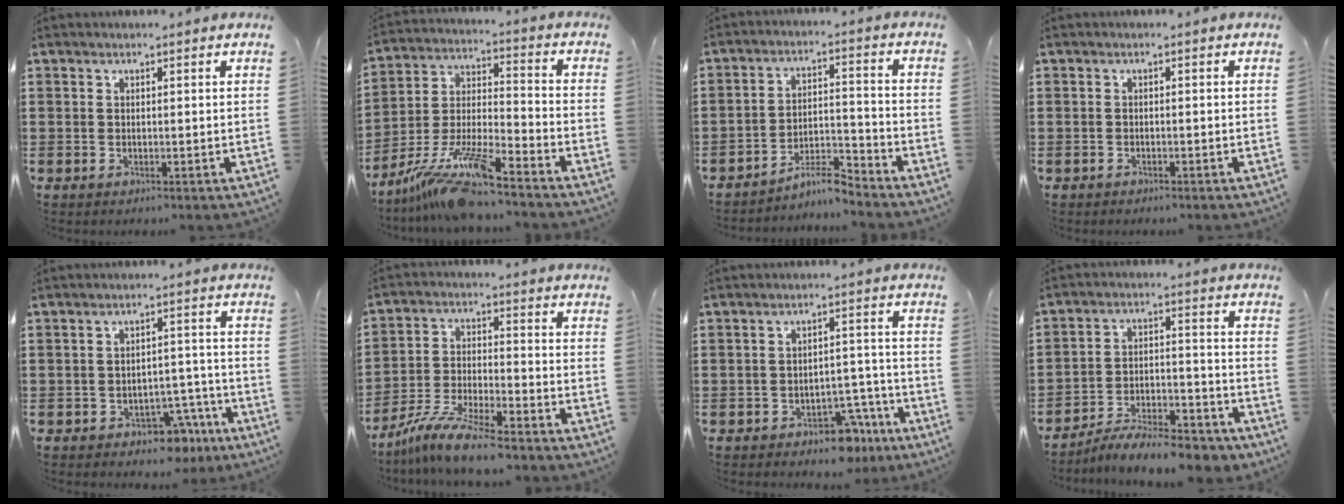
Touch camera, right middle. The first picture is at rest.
{"total": 12.4, "force": [-10.4, 0.4, 6.6], "torque": [-0.139, 0.004, -0.206]}
{"total": 5.7, "force": [-5.5, 0.4, 1.5], "torque": [-0.034, 0.003, -0.111]}
{"total": 0.6, "force": [-0.6, 0.2, 0.0], "torque": [-0.002, 0.001, -0.014]}
{"total": 4.6, "force": [-3.9, 1.9, 1.7], "torque": [-0.027, 0.017, -0.075]}
{"total": 9.0, "force": [-8.1, 0.2, 4.0], "torque": [-0.086, 0.002, -0.160]}
{"total": 5.4, "force": [-4.5, 2.1, 2.2], "torque": [-0.031, 0.019, -0.084]}
{"total": 8.1, "force": [-7.6, 1.1, 2.8], "torque": [-0.044, 0.016, -0.144]}